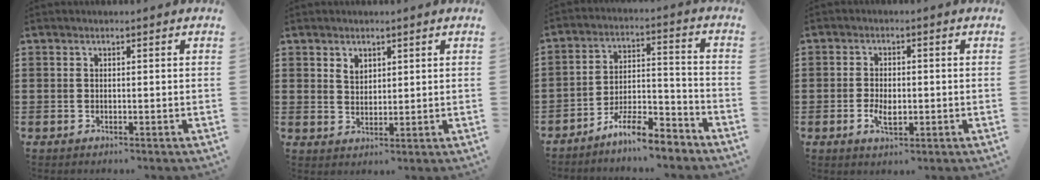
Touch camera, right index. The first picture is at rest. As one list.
[{"total": 2.3, "force": [1.5, 1.5, 0.7], "torque": [-0.018, 0.005, 0.029]}, {"total": 8.2, "force": [-7.4, 1.1, 3.4], "torque": [-0.061, 0.017, -0.141]}, {"total": 3.4, "force": [-0.8, 1.7, 2.8], "torque": [-0.060, -0.003, -0.014]}]